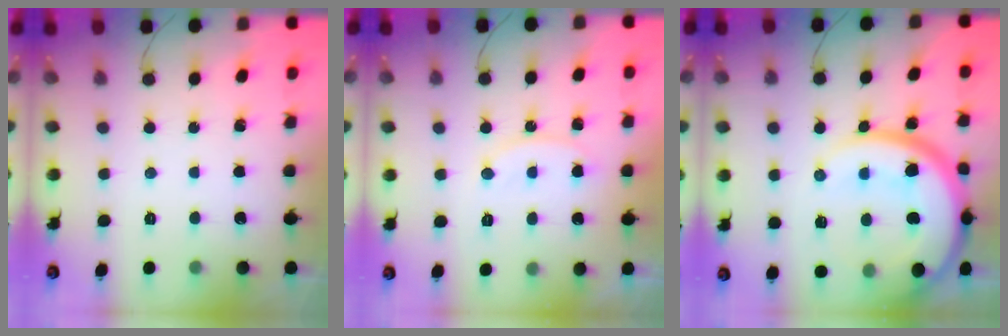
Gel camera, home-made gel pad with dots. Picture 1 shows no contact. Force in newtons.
{"total": 9.1, "press": 9.1, "slide": 0.1}
{"total": 20.8, "press": 20.7, "slide": 2.0}